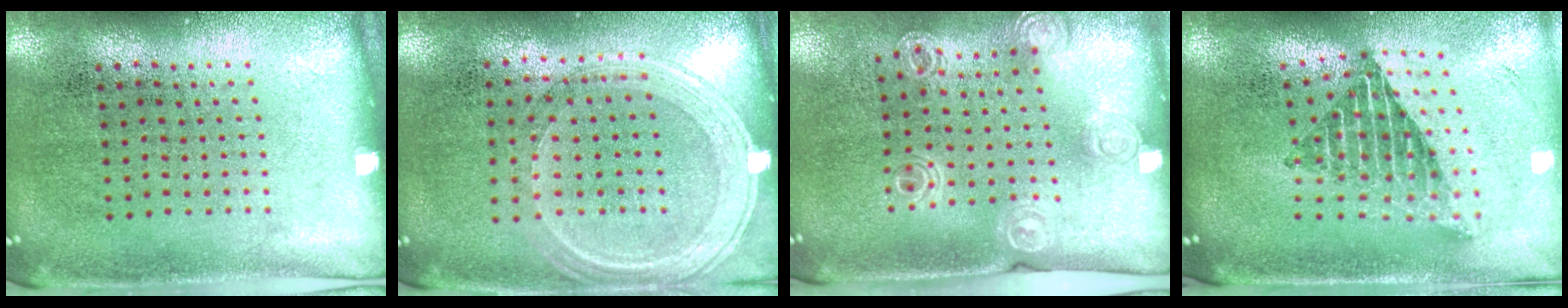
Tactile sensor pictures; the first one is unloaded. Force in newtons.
{"total": 1.2, "press": 1.2, "slide": 0.3}
{"total": 1.3, "press": 1.3, "slide": 0.3}
{"total": 2.2, "press": 1.6, "slide": 1.5}